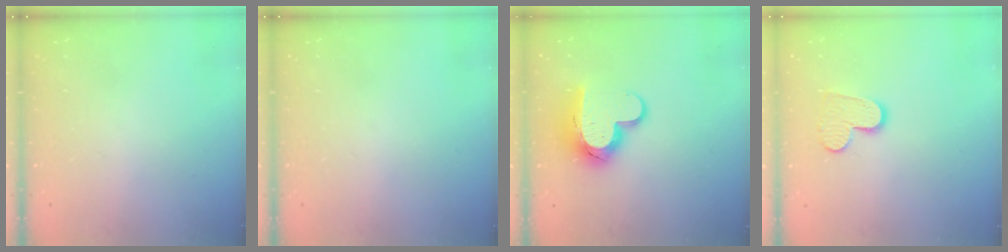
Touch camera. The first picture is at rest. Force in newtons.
{"total": 0.0}
{"total": 13.6, "press": 13.5, "slide": 1.3}
{"total": 9.9, "press": 9.8, "slide": 0.7}